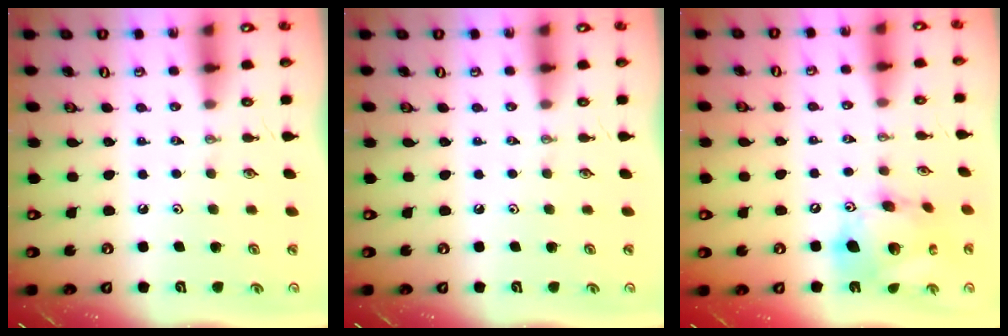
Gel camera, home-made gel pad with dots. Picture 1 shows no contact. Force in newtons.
{"total": 0.0}
{"total": 16.8, "press": 16.7, "slide": 2.2}